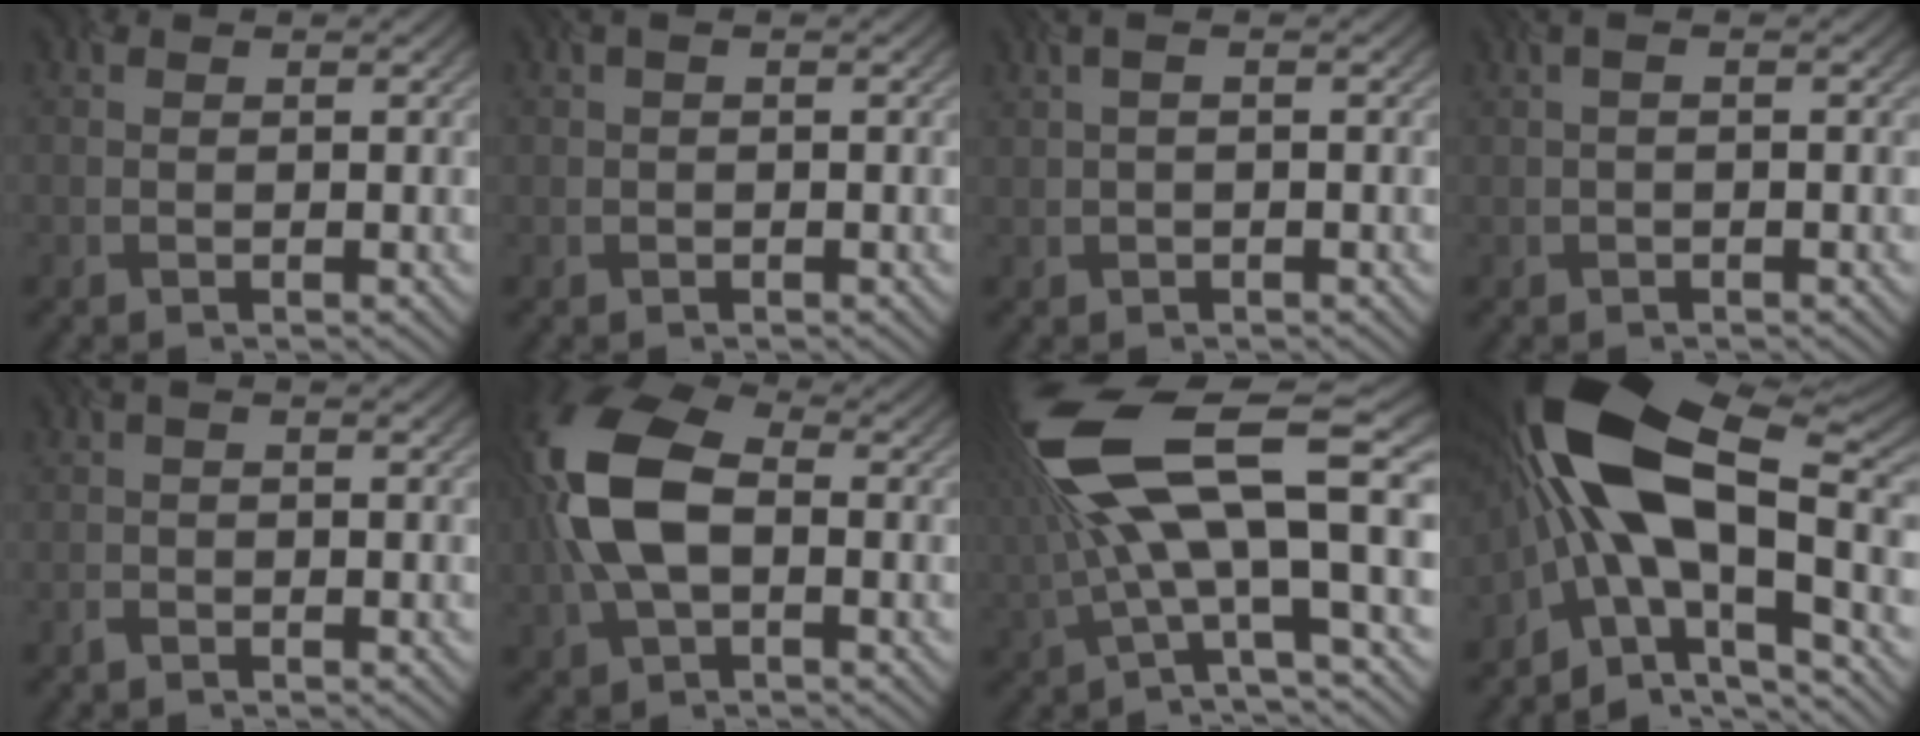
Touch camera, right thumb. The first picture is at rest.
{"total": 0.7, "force": [0.2, 0.5, 0.5], "torque": [-0.011, 0.002, 0.002]}
{"total": 1.7, "force": [0.6, 0.5, 1.5], "torque": [-0.036, 0.004, 0.012]}
{"total": 0.9, "force": [0.1, 0.0, 0.9], "torque": [-0.019, 0.002, 0.001]}
{"total": 1.0, "force": [-0.9, 0.2, 0.5], "torque": [-0.016, -0.003, -0.022]}
{"total": 12.2, "force": [0.1, 6.9, 10.1], "torque": [-0.246, 0.018, -0.010]}
{"total": 15.5, "force": [2.3, 5.2, 14.4], "torque": [-0.289, -0.010, 0.045]}
{"total": 16.8, "force": [-2.2, 7.8, 14.7], "torque": [-0.253, 0.006, -0.037]}